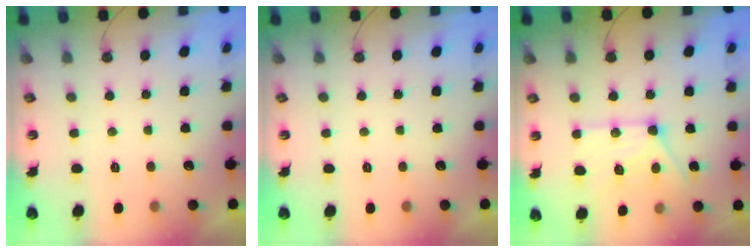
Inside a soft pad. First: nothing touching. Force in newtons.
{"total": 0.0}
{"total": 14.4, "press": 14.4, "slide": 0.7}